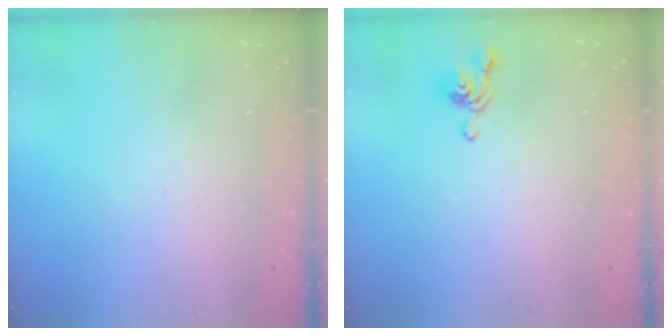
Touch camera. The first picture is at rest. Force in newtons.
{"total": 3.2, "press": 3.2, "slide": 0.3}